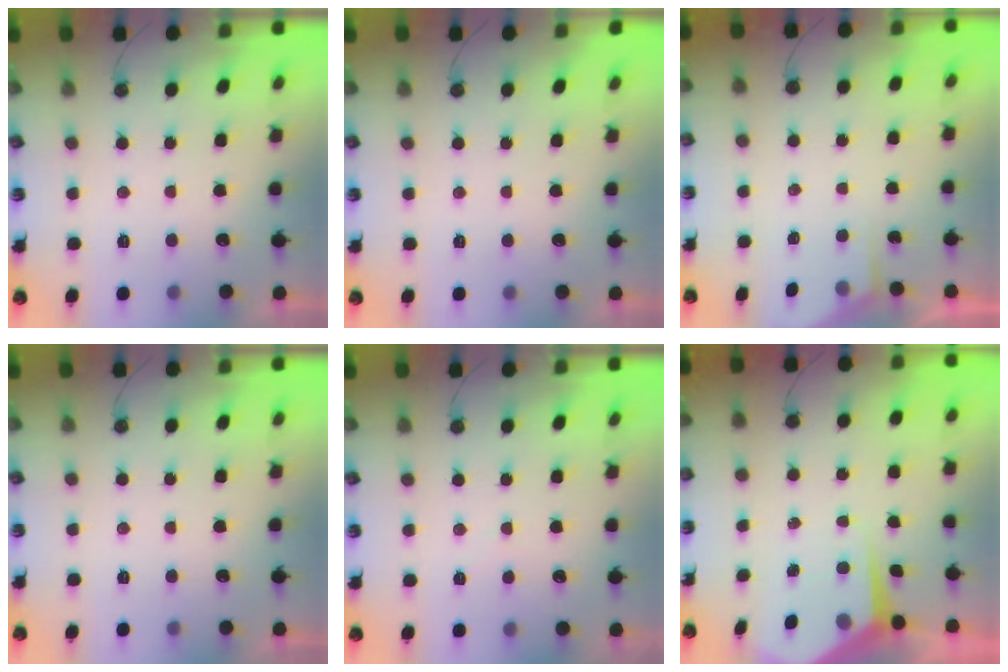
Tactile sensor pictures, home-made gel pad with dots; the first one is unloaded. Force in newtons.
{"total": 0.0}
{"total": 1.8, "press": 1.7, "slide": 0.3}
{"total": 0.0}
{"total": 2.4, "press": 2.4, "slide": 0.4}
{"total": 5.3, "press": 5.3, "slide": 0.1}